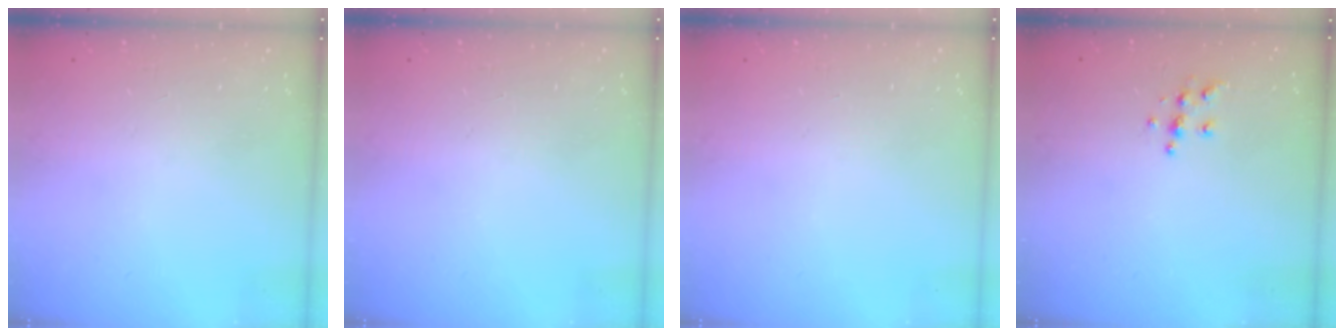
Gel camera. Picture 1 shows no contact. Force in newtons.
{"total": 0.0}
{"total": 0.0}
{"total": 5.4, "press": 5.4, "slide": 0.3}